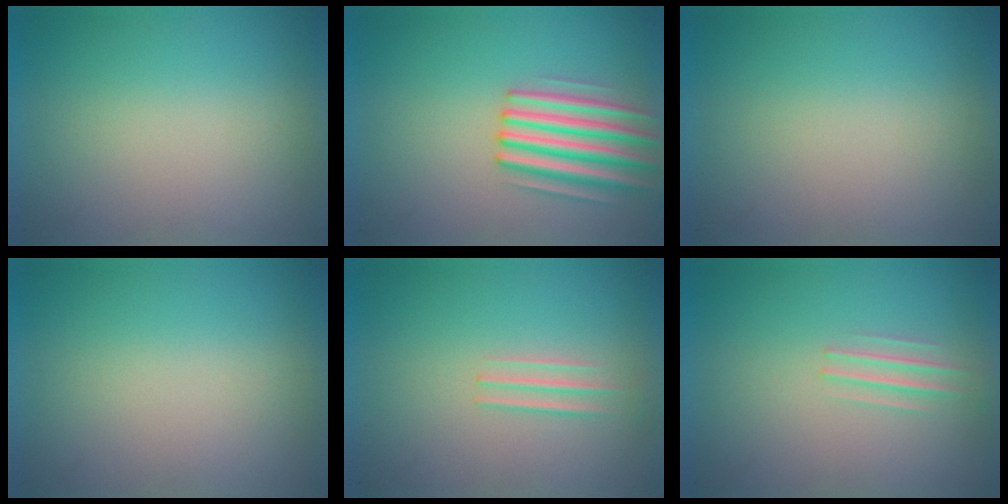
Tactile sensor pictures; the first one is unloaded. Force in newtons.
{"total": 4.3}
{"total": 0.0}
{"total": 0.0}
{"total": 1.3}
{"total": 1.2}